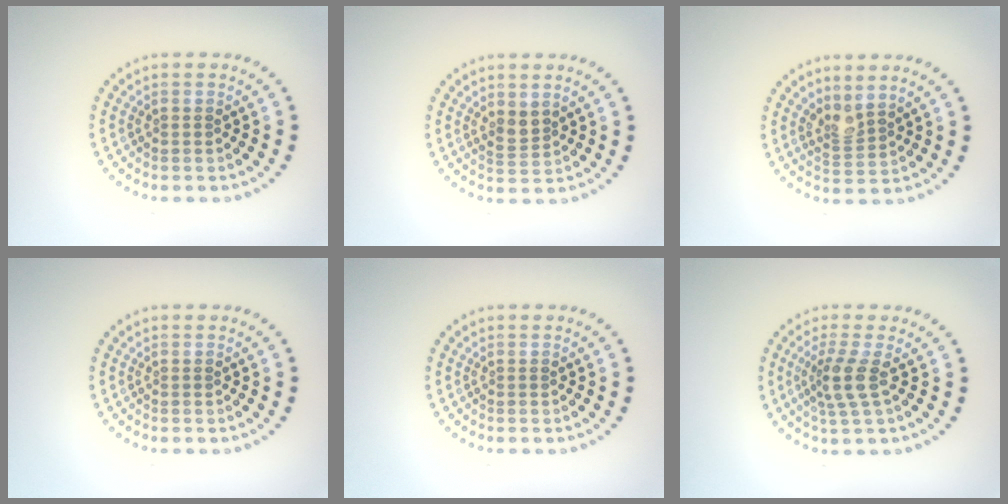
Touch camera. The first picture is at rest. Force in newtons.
{"total": 1.7, "press": 1.4, "slide": 0.9}
{"total": 2.1, "press": 1.5, "slide": 1.4}
{"total": 0.0}
{"total": 0.0}
{"total": 2.6, "press": 2.0, "slide": 1.7}